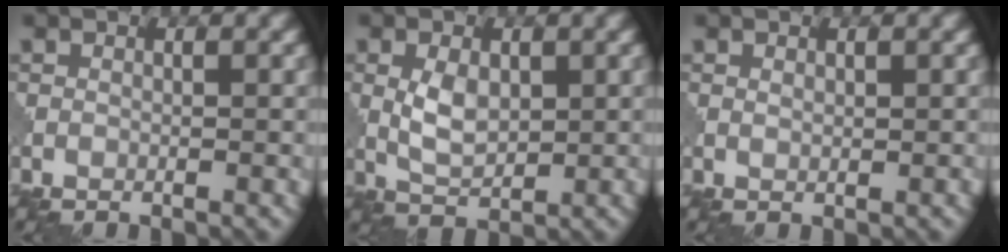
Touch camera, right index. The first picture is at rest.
{"total": 2.9, "force": [0.8, 1.8, 2.0], "torque": [-0.048, -0.002, 0.020]}
{"total": 0.6, "force": [0.6, 0.2, 0.0], "torque": [-0.002, -0.004, 0.015]}